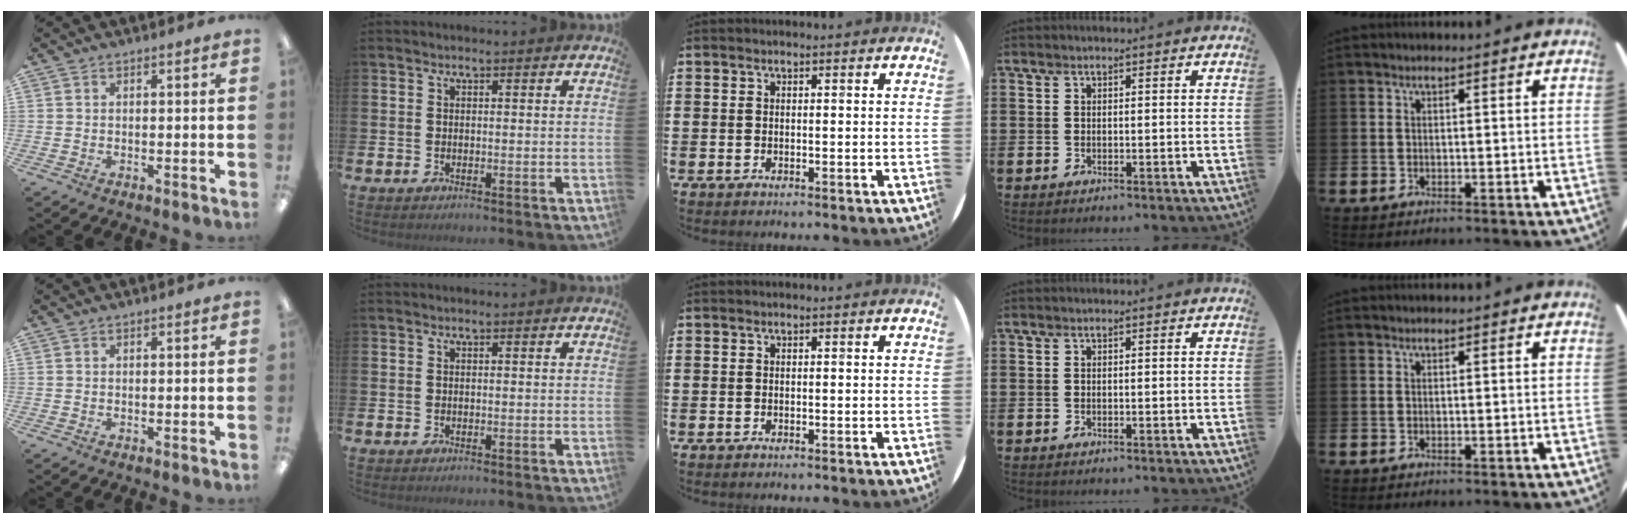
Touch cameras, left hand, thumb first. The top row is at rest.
{}